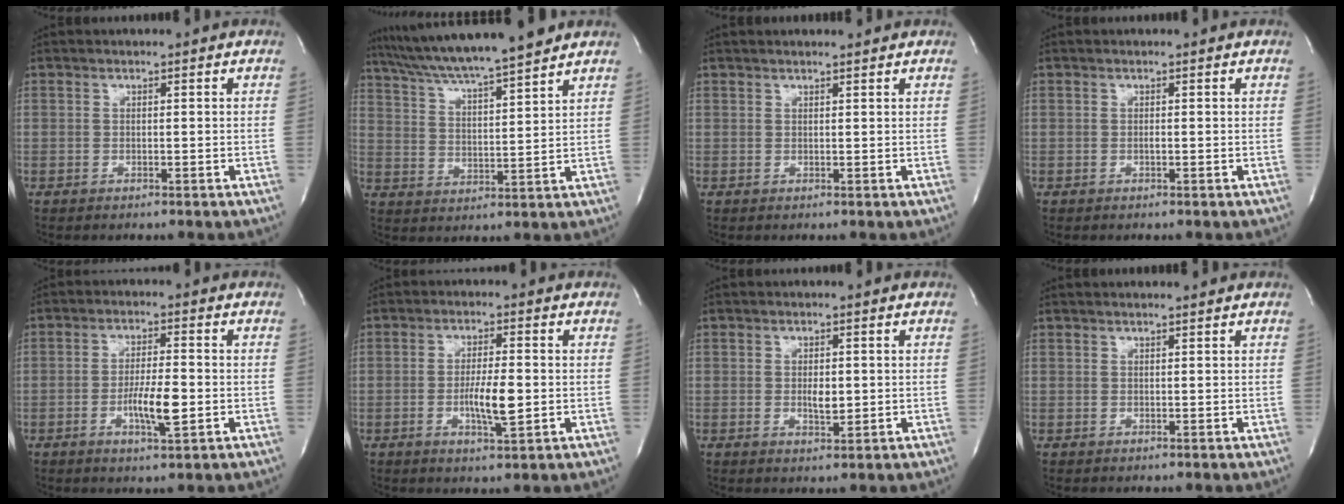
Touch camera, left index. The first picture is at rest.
{"total": 15.2, "force": [13.3, -0.2, 7.5], "torque": [-0.132, 0.016, 0.215]}
{"total": 2.7, "force": [2.6, 0.2, 0.7], "torque": [-0.012, 0.014, 0.034]}
{"total": 0.0}
{"total": 6.2, "force": [-1.7, 0.9, 5.9], "torque": [-0.109, -0.007, -0.027]}
{"total": 5.8, "force": [-1.0, 0.9, 5.6], "torque": [-0.105, -0.008, -0.015]}
{"total": 2.7, "force": [0.0, 1.2, 2.4], "torque": [-0.042, -0.003, 0.003]}
{"total": 2.2, "force": [2.1, 0.1, 0.6], "torque": [-0.010, 0.011, 0.027]}